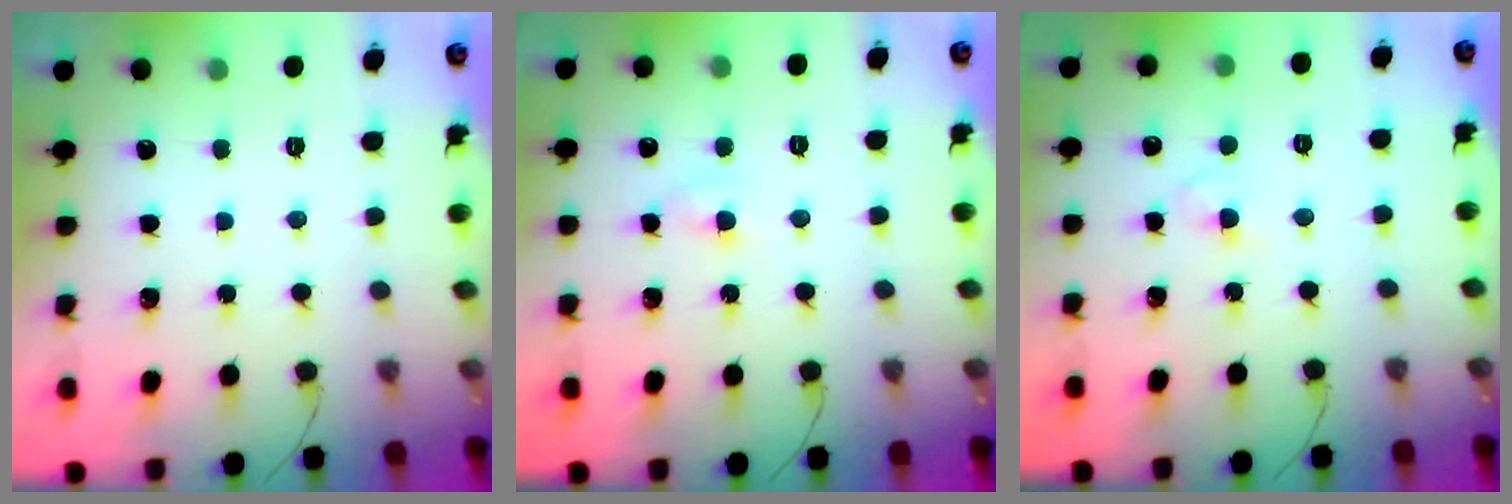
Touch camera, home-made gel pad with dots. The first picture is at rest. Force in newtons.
{"total": 3.0, "press": 2.8, "slide": 1.2}
{"total": 2.2, "press": 2.0, "slide": 0.9}